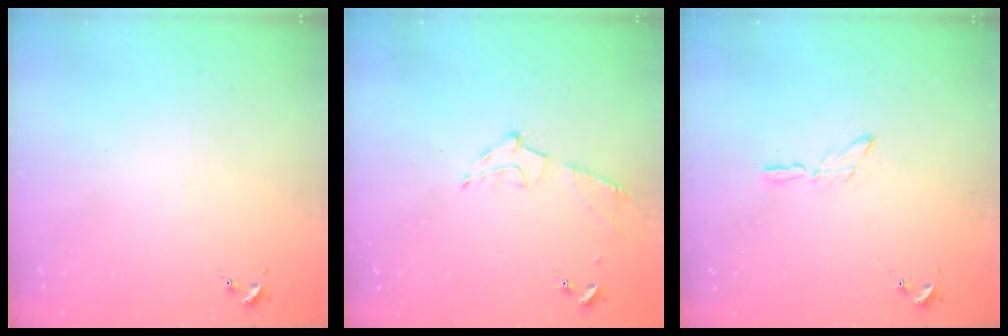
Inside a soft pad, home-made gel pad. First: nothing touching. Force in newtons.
{"total": 7.6, "press": 7.6, "slide": 0.9}
{"total": 2.9, "press": 2.9, "slide": 0.3}